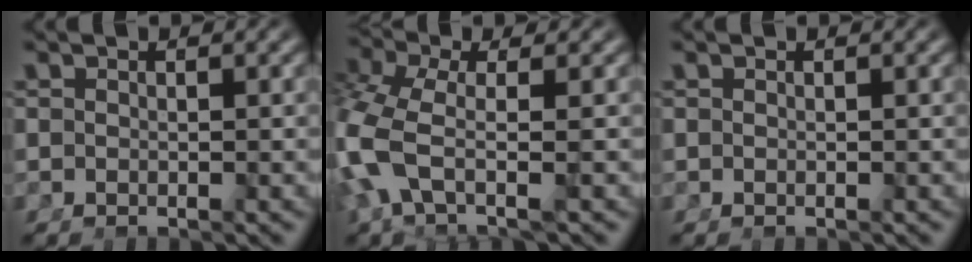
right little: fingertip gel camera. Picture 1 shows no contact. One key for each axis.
{"total": 6.7, "fx": -1.1, "fy": 4.4, "fz": 5.0, "tx": -0.149, "ty": -0.034, "tz": -0.011}
{"total": 0.0}